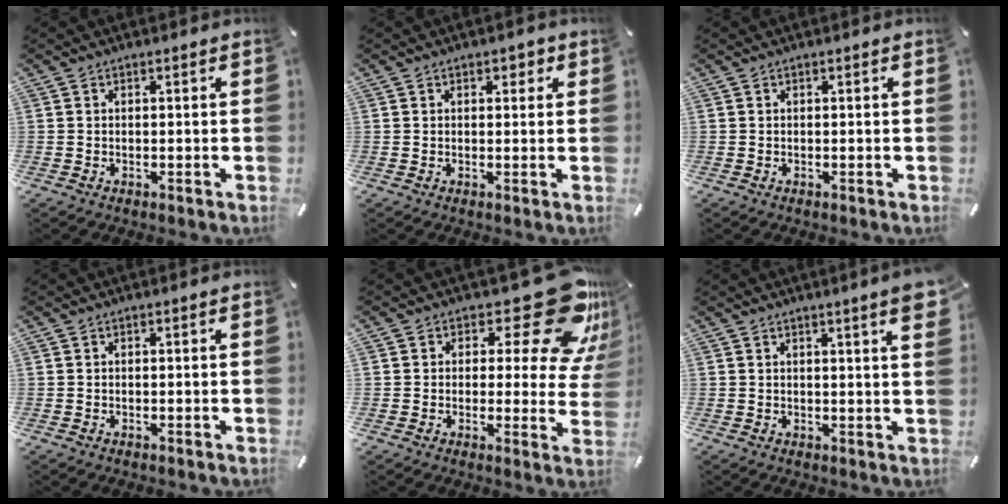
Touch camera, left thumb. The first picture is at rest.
{"total": 1.7, "force": [0.7, 1.2, 0.9], "torque": [-0.002, 0.000, 0.007]}
{"total": 0.0}
{"total": 0.0}
{"total": 20.2, "force": [10.4, 9.0, 14.8], "torque": [-0.172, -0.069, 0.168]}
{"total": 4.7, "force": [2.5, 0.4, 4.0], "torque": [-0.063, -0.011, 0.041]}